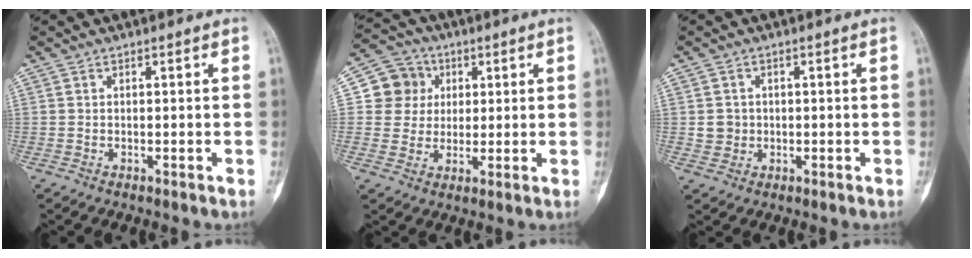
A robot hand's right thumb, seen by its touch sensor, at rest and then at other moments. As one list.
[{"total": 8.5, "force": [2.0, 8.1, 1.7], "torque": [0.010, 0.004, 0.028]}, {"total": 2.8, "force": [0.1, 2.7, 0.8], "torque": [0.002, 0.005, 0.005]}]